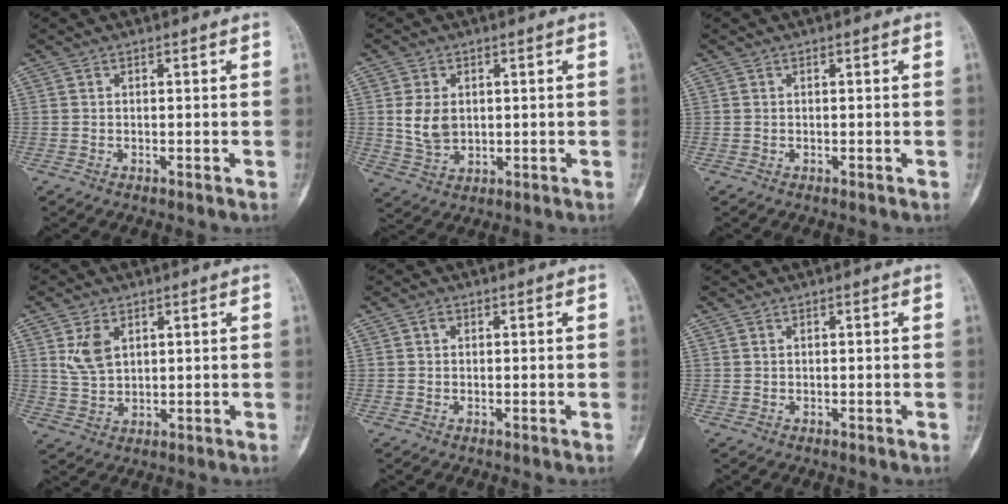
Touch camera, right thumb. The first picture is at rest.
{"total": 6.2, "force": [0.8, 4.4, 4.2], "torque": [-0.067, -0.007, 0.026]}
{"total": 0.0}
{"total": 5.7, "force": [2.2, 3.6, 3.8], "torque": [-0.063, -0.010, 0.051]}
{"total": 1.1, "force": [0.4, 0.8, 0.5], "torque": [-0.005, 0.001, 0.005]}
{"total": 0.0}